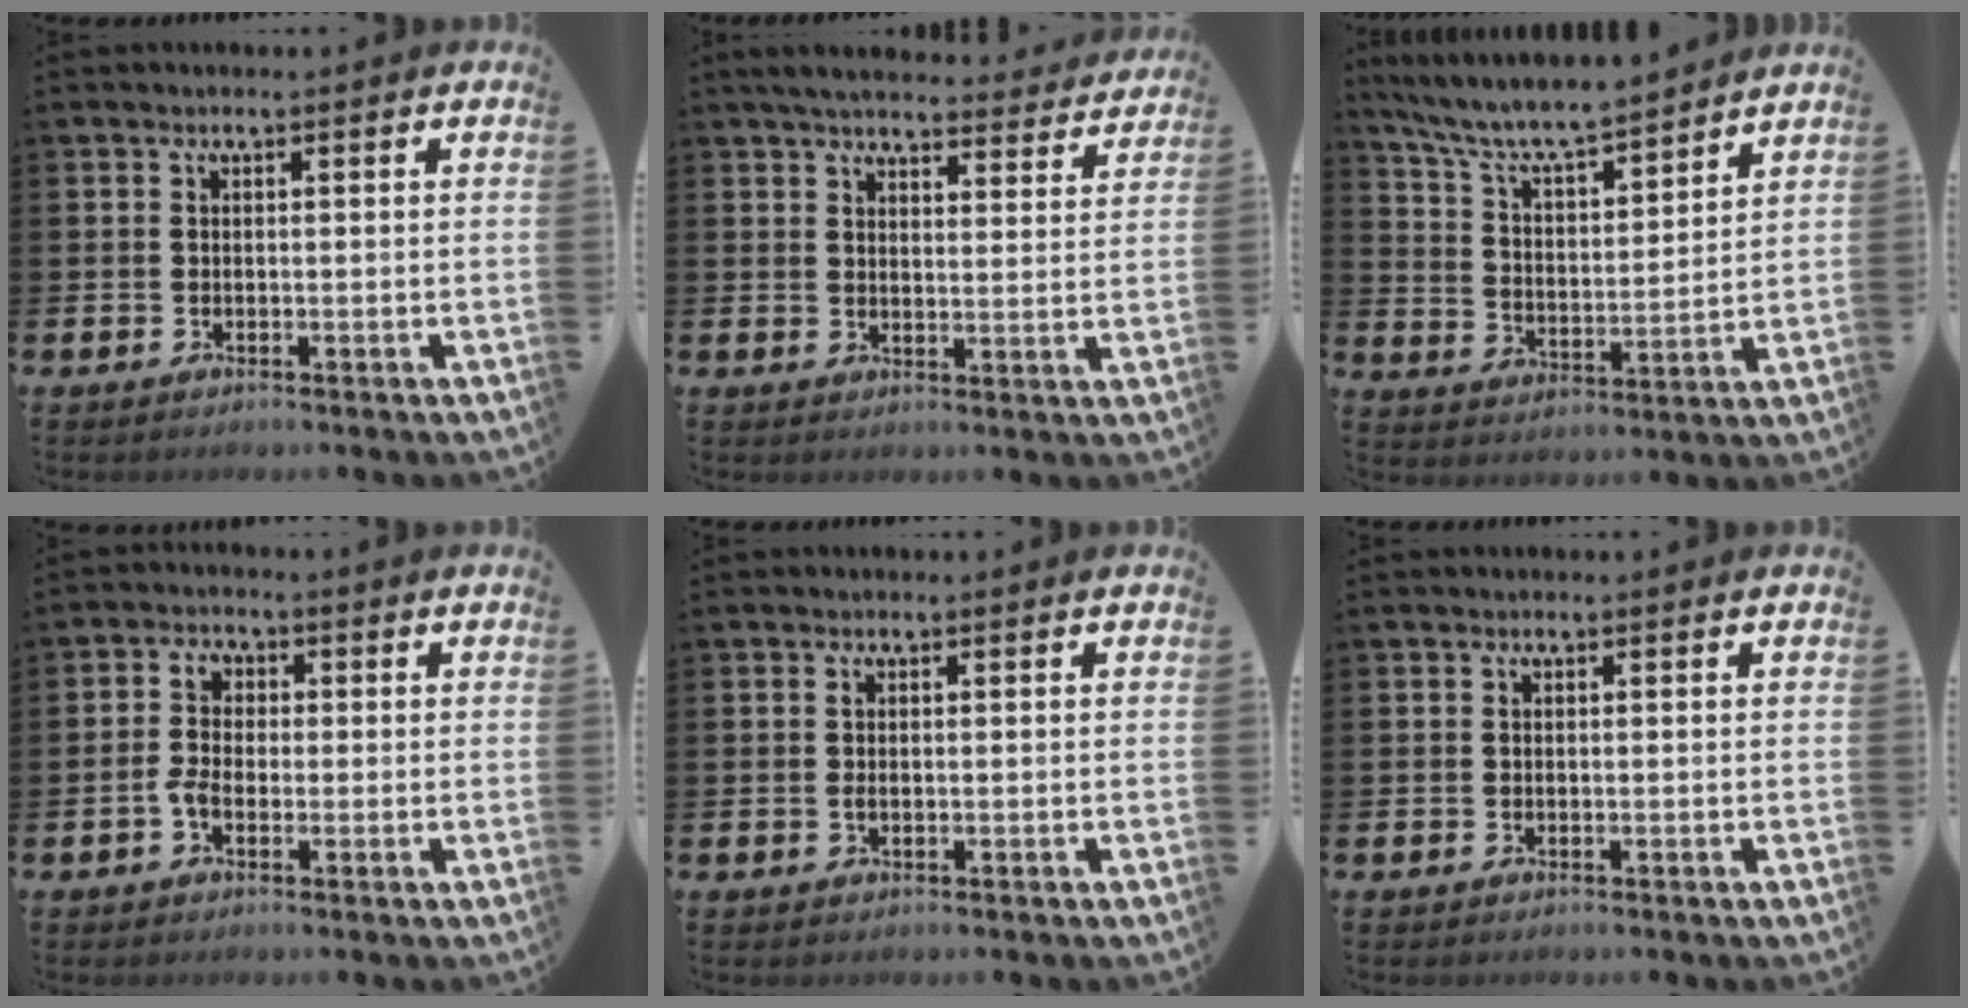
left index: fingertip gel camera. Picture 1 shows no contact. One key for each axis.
{"total": 5.1, "fx": 4.9, "fy": 0.8, "fz": 1.1, "tx": -0.034, "ty": -0.033, "tz": 0.085}
{"total": 7.6, "fx": 7.3, "fy": 0.9, "fz": 2.2, "tx": -0.078, "ty": -0.056, "tz": 0.125}
{"total": 3.5, "fx": -0.7, "fy": 2.4, "fz": 2.5, "tx": -0.044, "ty": 0.012, "tz": -0.015}
{"total": 0.9, "fx": 0.1, "fy": 0.4, "fz": 0.8, "tx": -0.016, "ty": 0.003, "tz": 0.000}
{"total": 0.0}